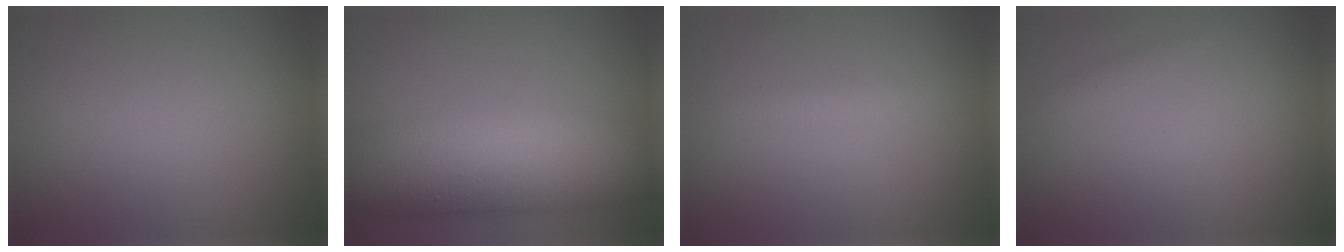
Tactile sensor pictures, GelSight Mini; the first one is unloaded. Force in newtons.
{"total": 13.1, "press": 13.1, "slide": 0.7}
{"total": 1.0, "press": 1.0, "slide": 0.0}
{"total": 0.6, "press": 0.6, "slide": 0.0}